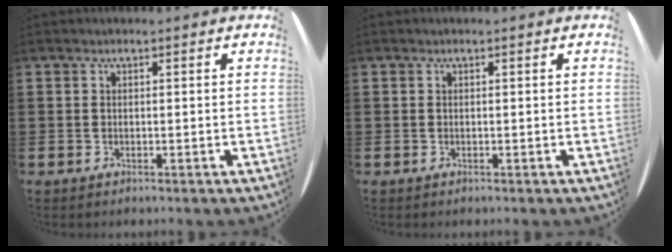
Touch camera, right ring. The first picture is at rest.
{"total": 0.0}